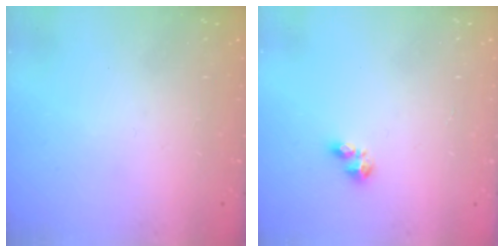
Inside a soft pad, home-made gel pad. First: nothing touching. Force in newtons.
{"total": 4.0, "press": 3.9, "slide": 0.6}